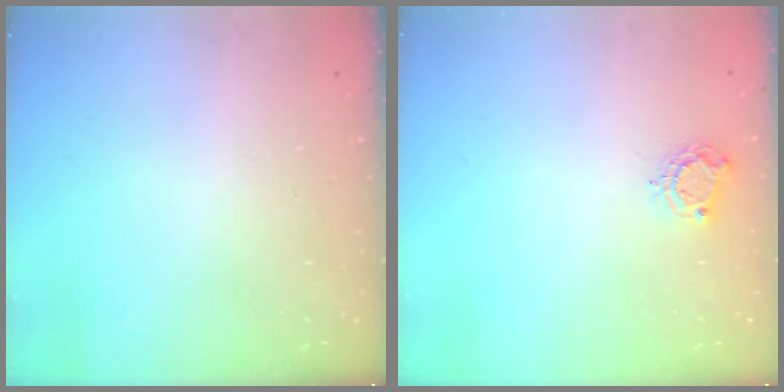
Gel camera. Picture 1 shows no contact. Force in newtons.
{"total": 5.5, "press": 5.5, "slide": 0.4}